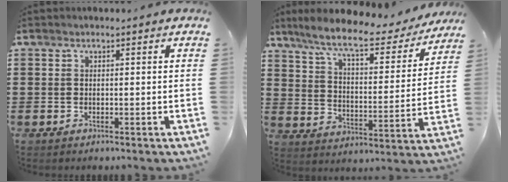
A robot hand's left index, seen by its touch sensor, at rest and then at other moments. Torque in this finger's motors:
{"motor_torque": [2.14, 0.00, 0.48, 0.21]}